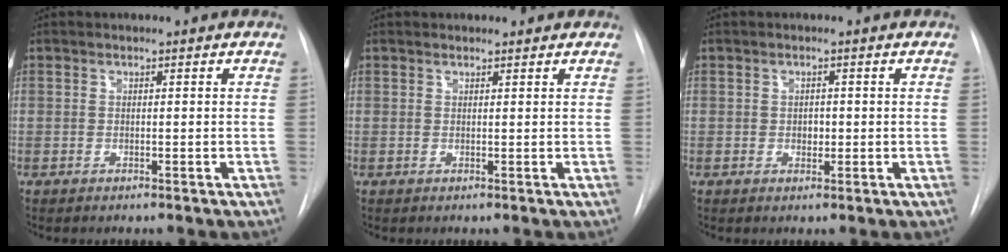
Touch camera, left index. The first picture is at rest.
{"total": 0.7, "force": [0.6, 0.3, 0.1], "torque": [-0.007, 0.007, 0.009]}
{"total": 1.5, "force": [-0.9, 0.9, 0.8], "torque": [-0.011, -0.004, -0.012]}